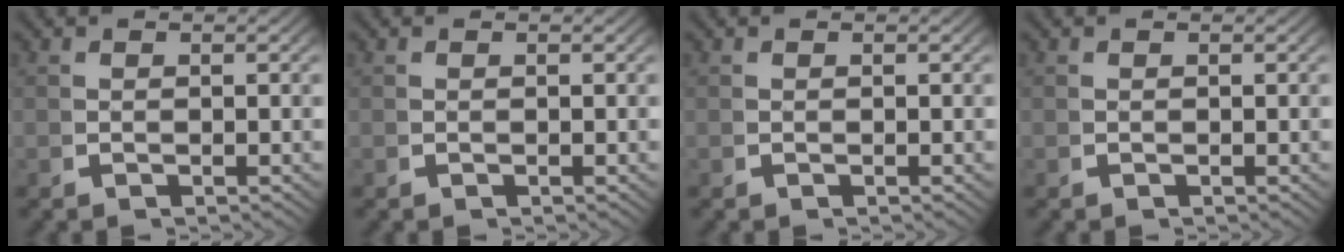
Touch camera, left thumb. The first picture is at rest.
{"total": 0.0}
{"total": 0.0}
{"total": 0.0}